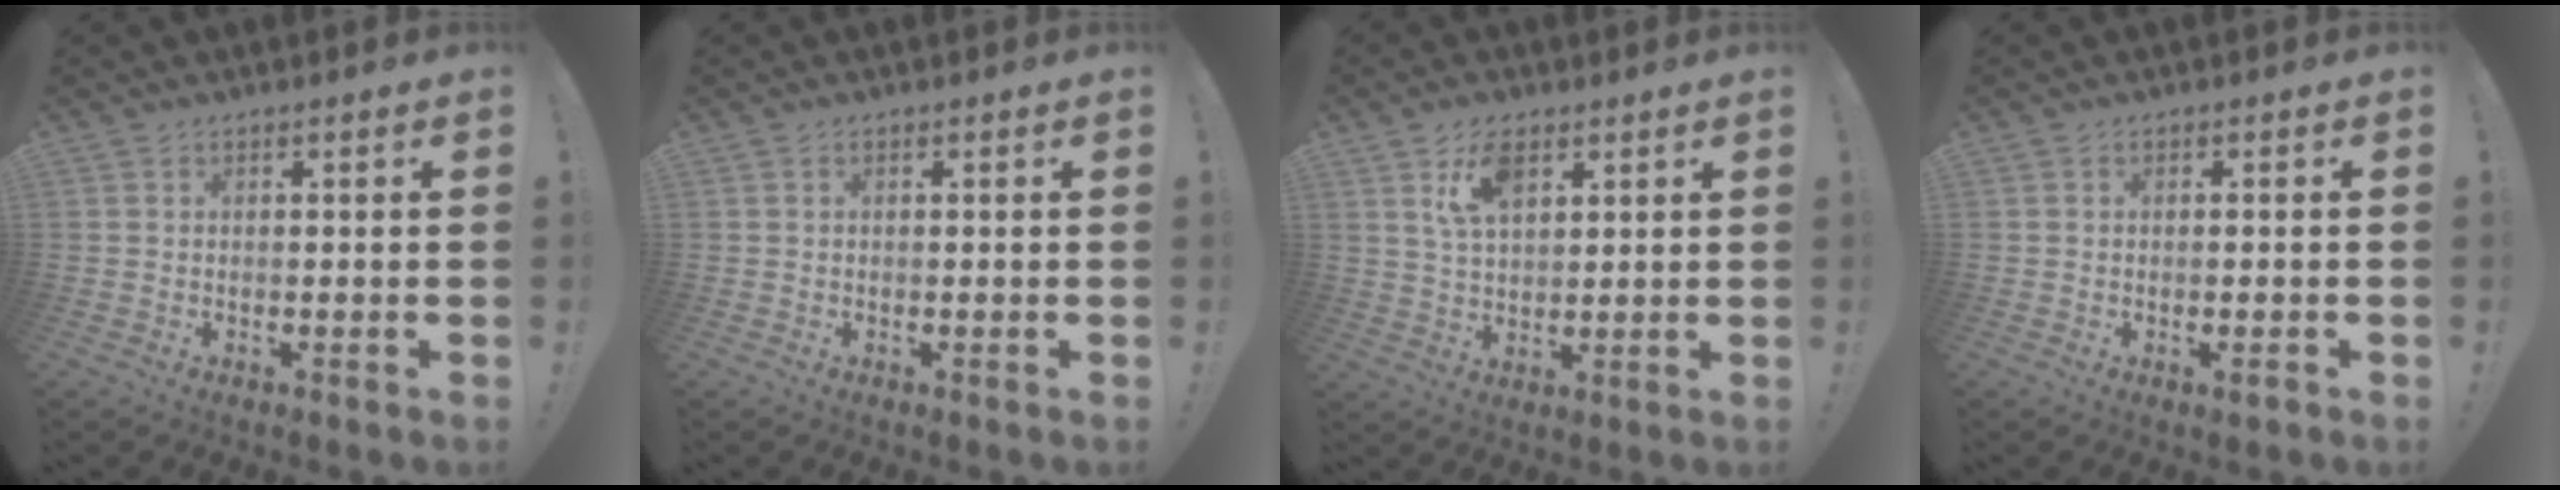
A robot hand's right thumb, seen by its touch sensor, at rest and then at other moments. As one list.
[{"total": 0.0}, {"total": 8.6, "force": [4.5, 4.4, 5.9], "torque": [-0.101, -0.008, 0.083]}, {"total": 1.8, "force": [-0.4, -0.2, 1.7], "torque": [-0.022, -0.003, -0.010]}]